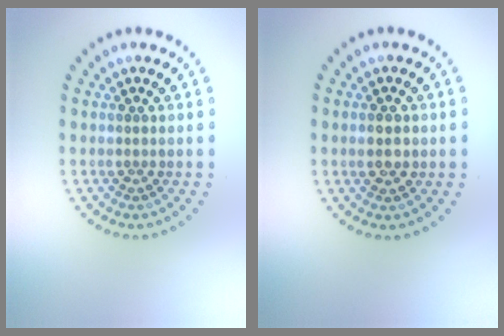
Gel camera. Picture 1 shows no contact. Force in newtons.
{"total": 1.6, "press": 1.6, "slide": 0.0}